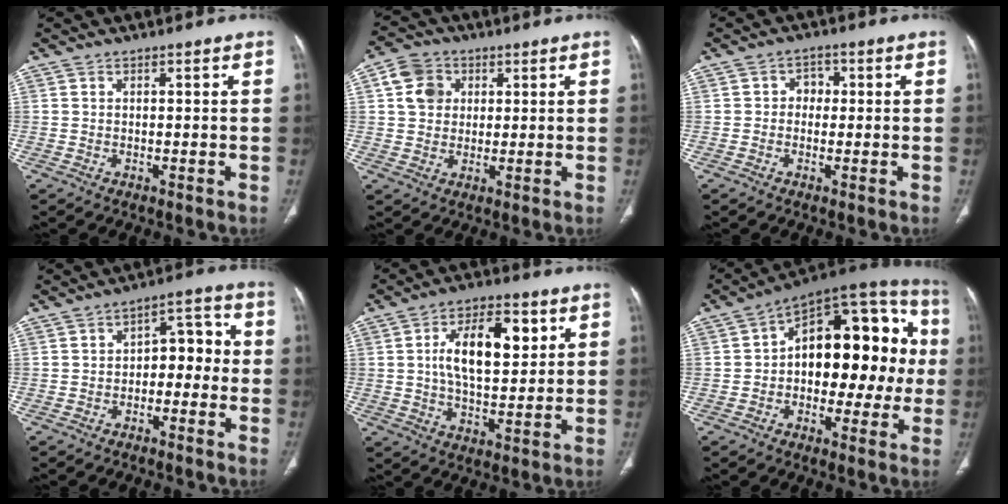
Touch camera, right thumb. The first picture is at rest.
{"total": 7.2, "force": [2.0, 6.1, 3.4], "torque": [-0.044, 0.002, 0.033]}
{"total": 3.0, "force": [0.0, 2.5, 1.5], "torque": [0.001, 0.010, -0.009]}
{"total": 7.4, "force": [-1.2, 4.8, 5.5], "torque": [-0.043, 0.041, -0.029]}
{"total": 13.7, "force": [3.6, 6.9, 11.3], "torque": [-0.165, -0.004, 0.060]}
{"total": 23.5, "force": [1.0, 13.2, 19.4], "torque": [-0.220, 0.048, 0.004]}